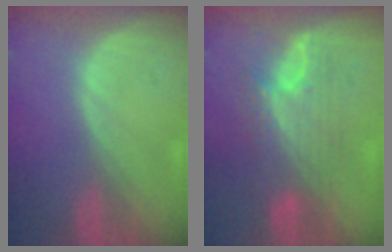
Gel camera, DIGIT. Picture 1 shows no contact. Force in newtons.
{"total": 7.4, "press": 7.2, "slide": 1.4}